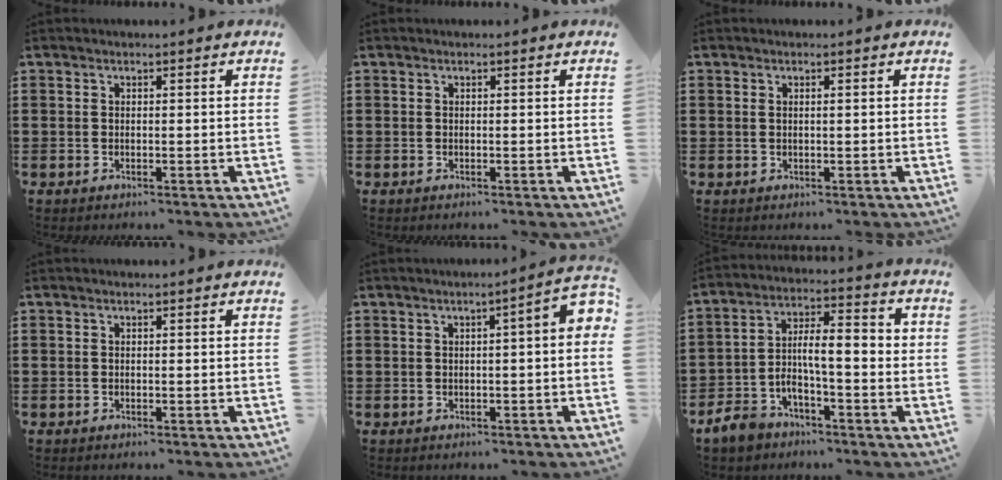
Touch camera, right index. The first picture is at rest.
{"total": 0.0}
{"total": 0.7, "force": [0.2, 0.1, 0.7], "torque": [-0.014, 0.001, 0.004]}
{"total": 0.0}
{"total": 2.6, "force": [-0.3, 0.2, 2.6], "torque": [-0.044, 0.000, -0.008]}
{"total": 6.5, "force": [-2.0, 2.8, 5.5], "torque": [-0.117, -0.005, -0.044]}